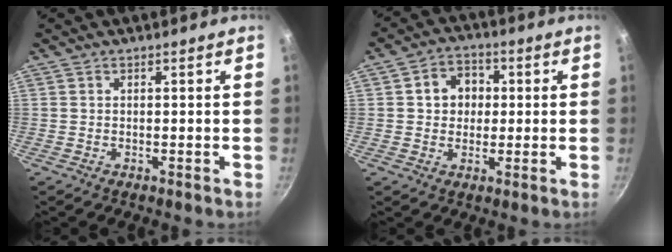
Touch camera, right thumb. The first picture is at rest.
{"total": 7.0, "force": [0.9, 5.9, 3.5], "torque": [-0.020, 0.008, 0.006]}